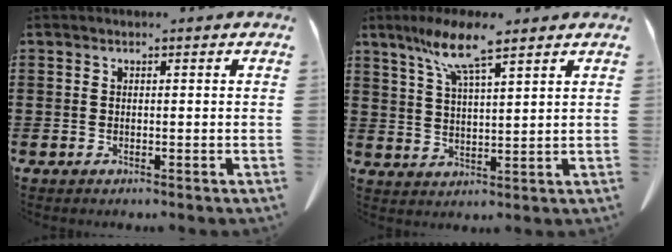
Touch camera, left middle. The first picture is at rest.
{"total": 8.0, "force": [5.5, 0.8, 5.7], "torque": [-0.124, -0.005, 0.096]}